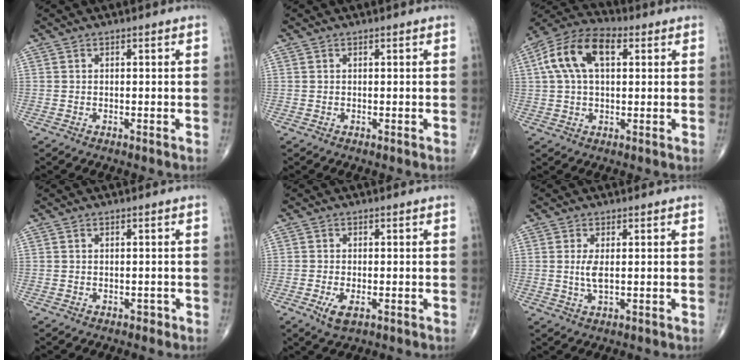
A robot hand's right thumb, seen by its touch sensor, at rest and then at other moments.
{"total": 0.0}
{"total": 12.9, "force": [3.5, 7.1, 10.1], "torque": [-0.196, 0.028, 0.057]}
{"total": 0.8, "force": [-0.4, 0.6, 0.2], "torque": [0.004, 0.003, -0.009]}
{"total": 3.5, "force": [-1.4, 1.6, 2.8], "torque": [-0.052, -0.005, -0.020]}
{"total": 3.2, "force": [0.3, 1.1, 3.0], "torque": [-0.066, -0.009, 0.008]}